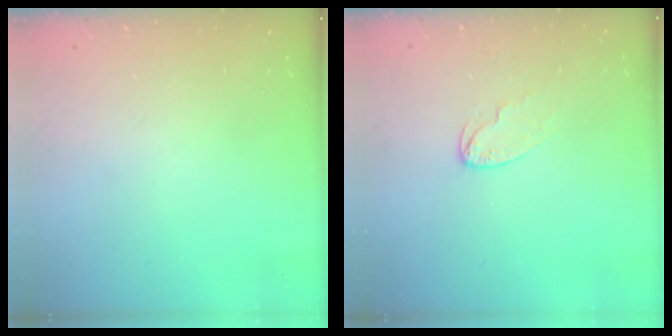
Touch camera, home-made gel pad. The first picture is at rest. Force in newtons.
{"total": 5.5, "press": 5.5, "slide": 0.5}